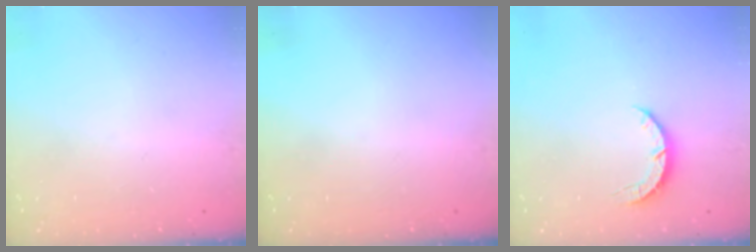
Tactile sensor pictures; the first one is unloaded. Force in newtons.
{"total": 0.0}
{"total": 3.6, "press": 3.5, "slide": 0.5}